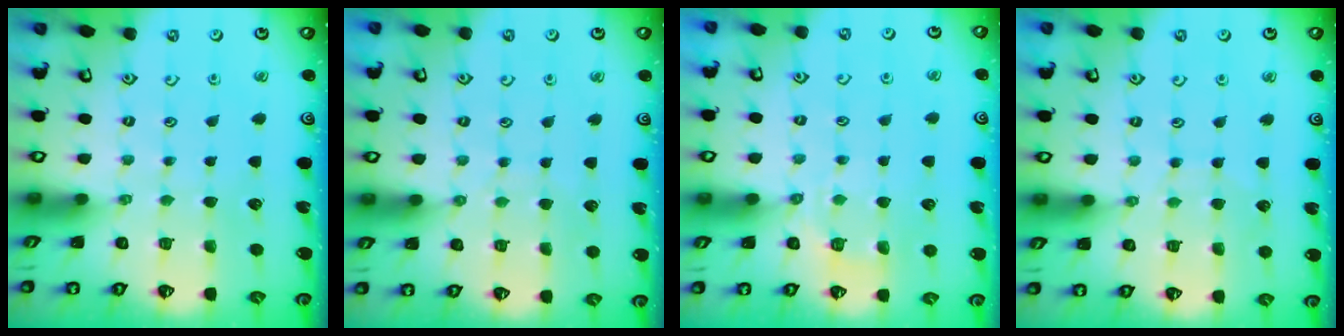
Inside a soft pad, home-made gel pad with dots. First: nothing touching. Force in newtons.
{"total": 4.7, "press": 4.7, "slide": 0.4}
{"total": 4.8, "press": 4.5, "slide": 1.5}
{"total": 4.6, "press": 4.5, "slide": 0.5}